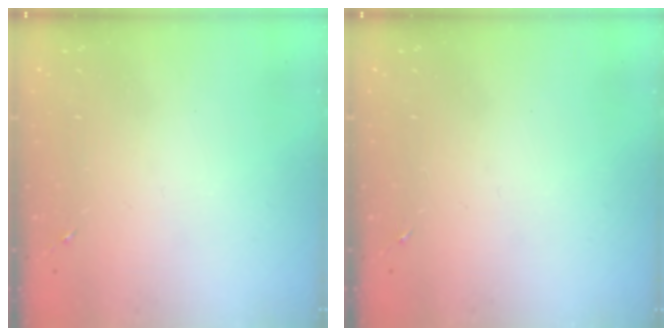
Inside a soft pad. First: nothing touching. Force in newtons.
{"total": 0.0}